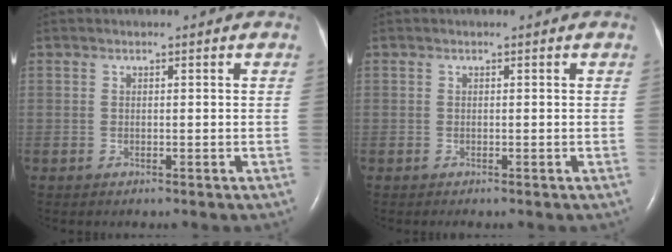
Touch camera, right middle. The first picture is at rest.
{"total": 0.0}